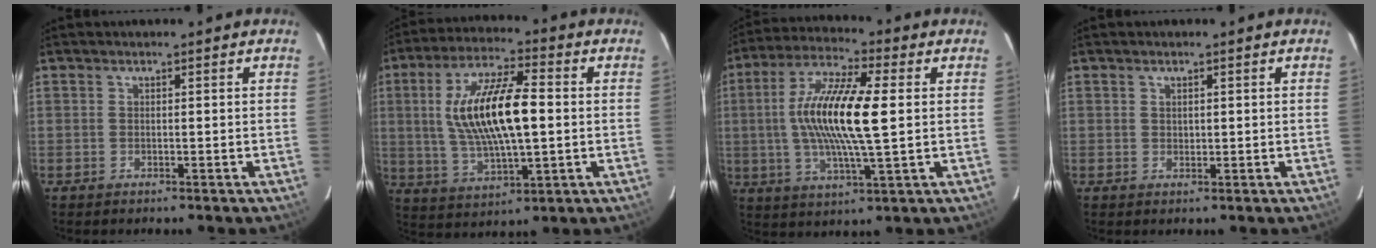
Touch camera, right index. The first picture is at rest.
{"total": 16.7, "force": [1.3, 5.6, 15.7], "torque": [-0.299, 0.009, 0.030]}
{"total": 15.9, "force": [1.2, 3.1, 15.6], "torque": [-0.300, 0.007, 0.015]}
{"total": 1.0, "force": [0.5, 0.8, 0.5], "torque": [-0.005, 0.003, 0.010]}